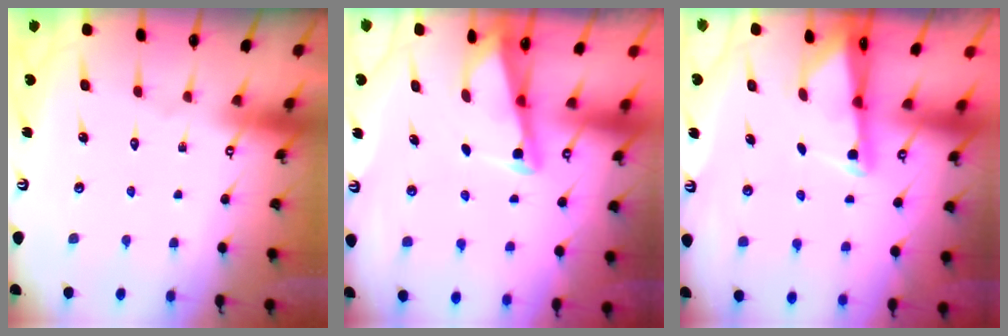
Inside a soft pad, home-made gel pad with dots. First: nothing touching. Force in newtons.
{"total": 2.9, "press": 2.8, "slide": 0.3}
{"total": 2.0, "press": 2.0, "slide": 0.3}